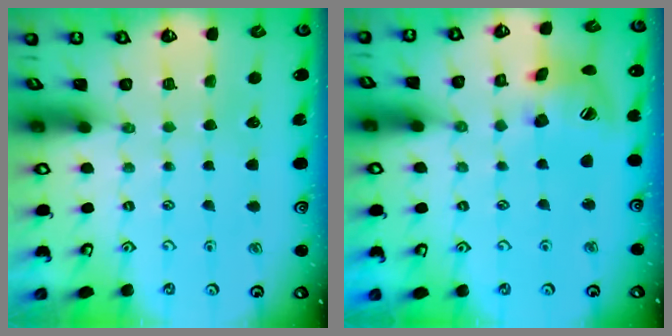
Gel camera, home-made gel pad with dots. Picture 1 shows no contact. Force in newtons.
{"total": 15.3, "press": 15.1, "slide": 2.2}